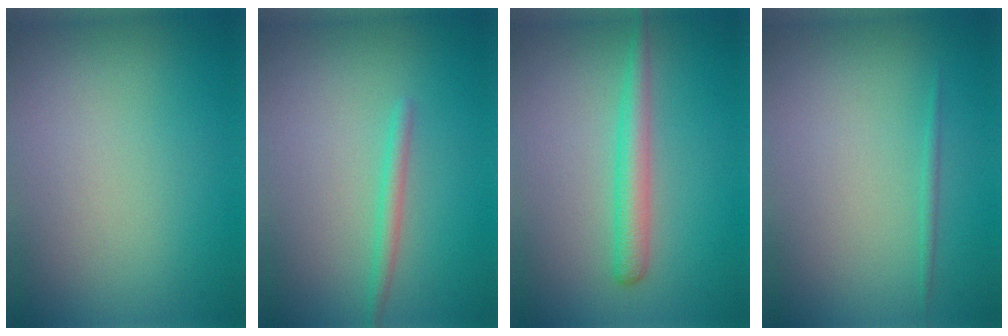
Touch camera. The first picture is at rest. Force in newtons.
{"total": 1.4, "press": 1.4, "slide": 0.0}
{"total": 2.6, "press": 2.6, "slide": 0.1}
{"total": 0.6, "press": 0.6, "slide": 0.1}